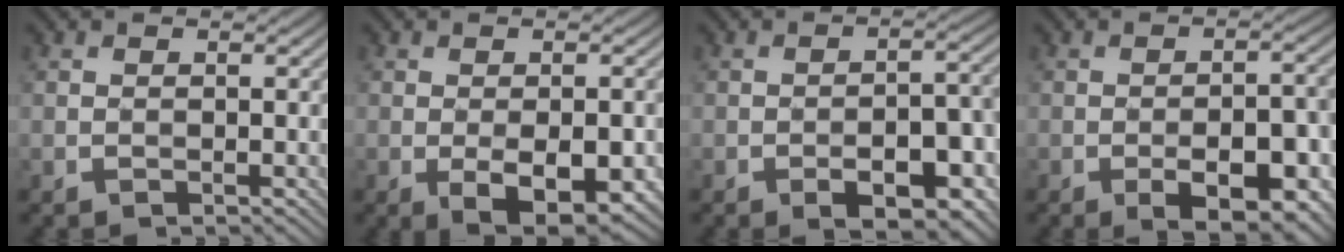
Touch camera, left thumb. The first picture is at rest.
{"total": 6.3, "force": [-2.4, 2.6, 5.2], "torque": [-0.083, -0.008, -0.029]}
{"total": 7.5, "force": [-3.7, 2.9, 5.8], "torque": [-0.080, 0.007, -0.048]}
{"total": 8.1, "force": [-3.8, 2.9, 6.5], "torque": [-0.090, 0.006, -0.048]}